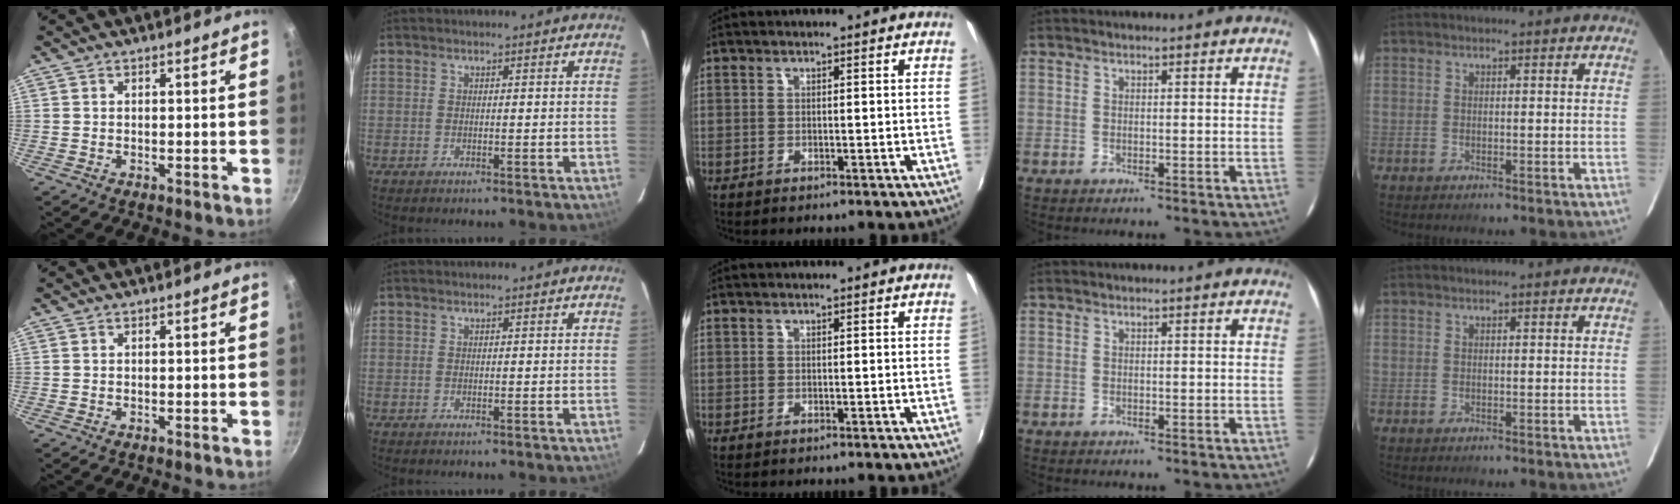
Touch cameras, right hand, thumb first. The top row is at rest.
{}